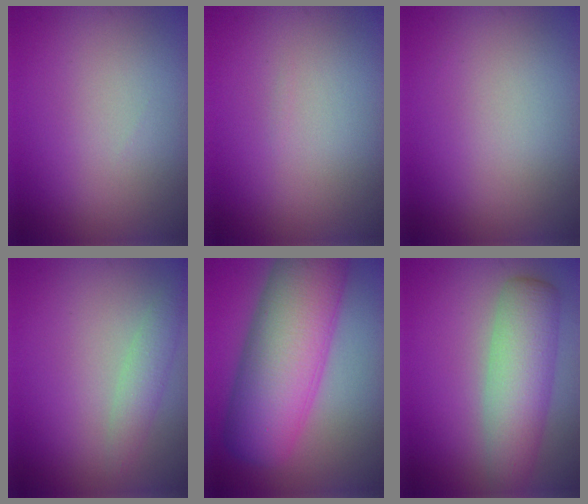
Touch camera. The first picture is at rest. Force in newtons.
{"total": 0.0}
{"total": 0.0}
{"total": 2.0, "press": 2.0, "slide": 0.1}
{"total": 11.8, "press": 11.8, "slide": 0.3}
{"total": 5.8, "press": 5.8, "slide": 0.2}